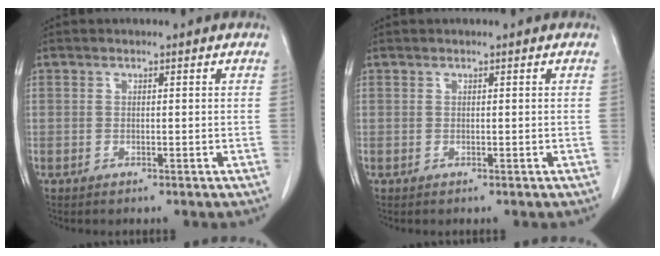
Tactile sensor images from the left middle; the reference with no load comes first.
{"total": 0.0}